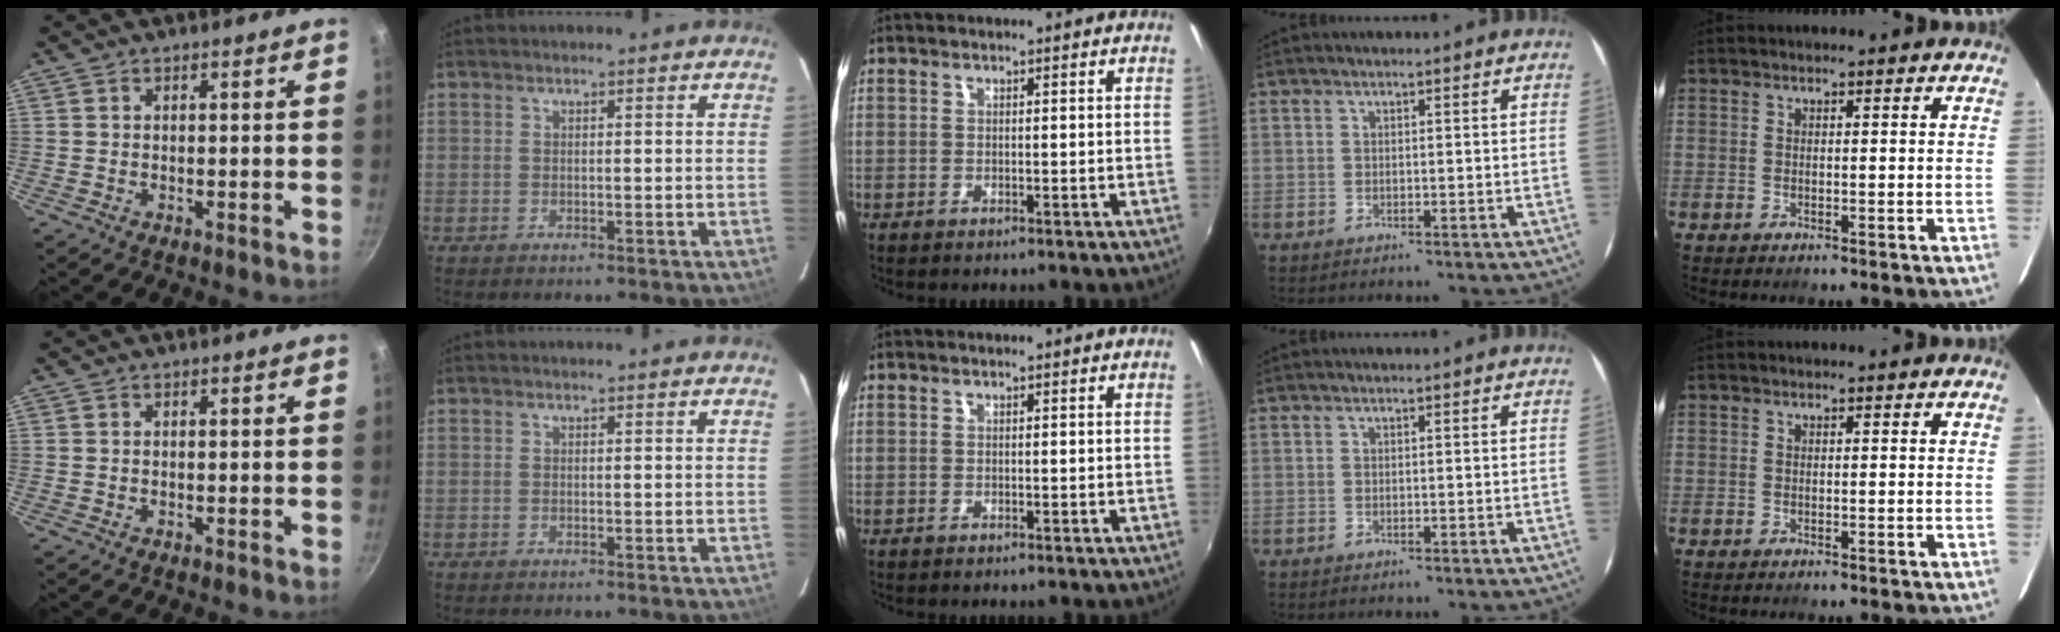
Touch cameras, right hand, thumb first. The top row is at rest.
{}